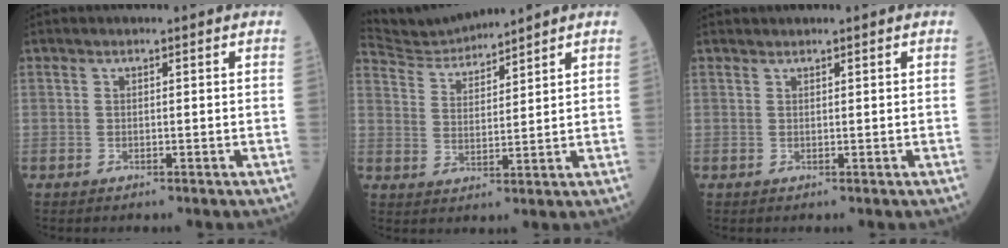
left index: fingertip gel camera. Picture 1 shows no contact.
{"total": 6.8, "force": [6.8, -0.6, -0.2], "torque": [-0.012, 0.020, 0.142]}
{"total": 0.8, "force": [0.8, 0.0, 0.1], "torque": [-0.003, 0.013, 0.018]}